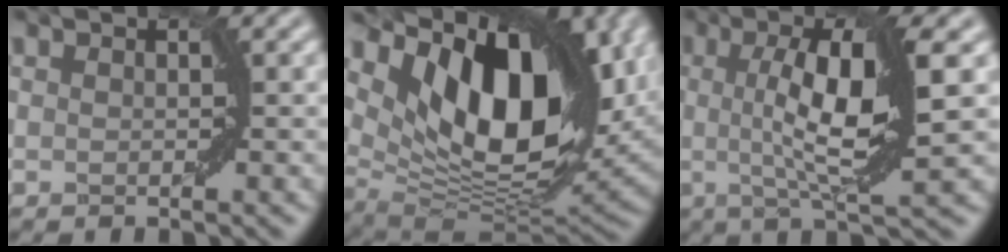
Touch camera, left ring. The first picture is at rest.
{"total": 15.5, "force": [6.3, 8.0, 11.7], "torque": [-0.176, 0.008, 0.104]}
{"total": 8.3, "force": [0.8, 1.9, 8.1], "torque": [-0.122, 0.000, 0.013]}